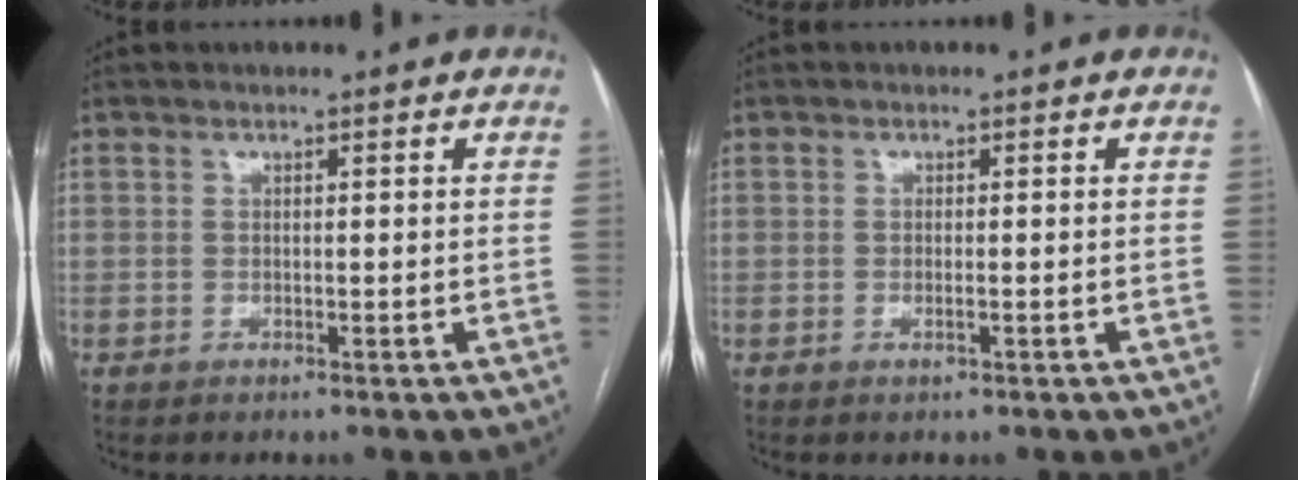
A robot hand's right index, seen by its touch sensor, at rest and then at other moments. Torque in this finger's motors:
{"motor_torque": [-0.11, 0.03, -0.02, 0.00]}